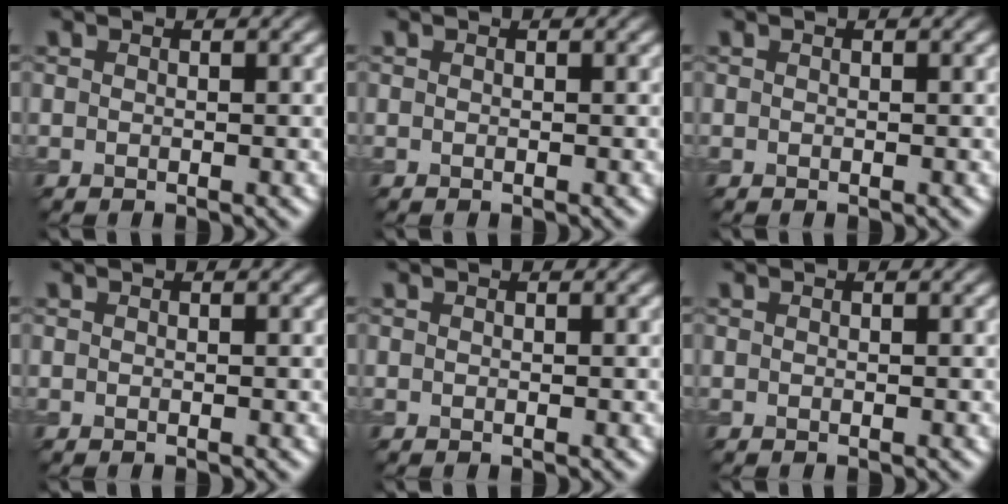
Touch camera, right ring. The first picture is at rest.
{"total": 0.0}
{"total": 0.0}
{"total": 0.0}
{"total": 0.0}
{"total": 0.0}